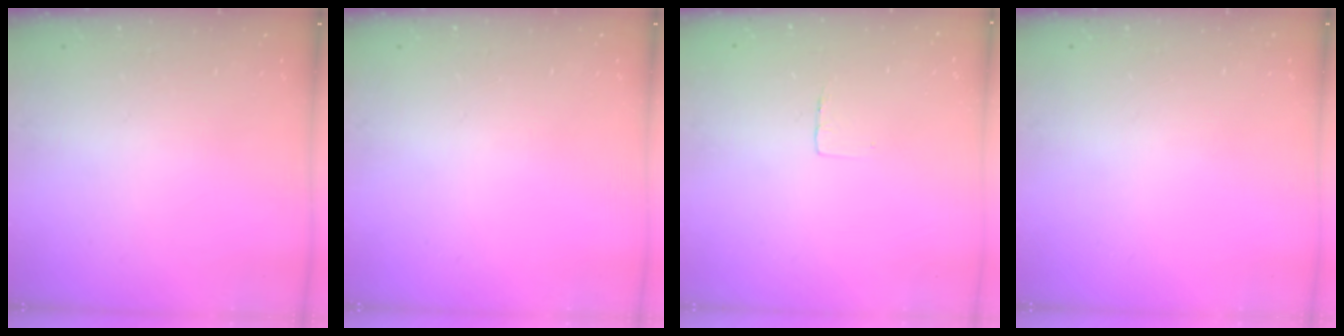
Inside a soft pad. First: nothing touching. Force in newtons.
{"total": 0.0}
{"total": 3.0, "press": 3.0, "slide": 0.1}
{"total": 0.0}